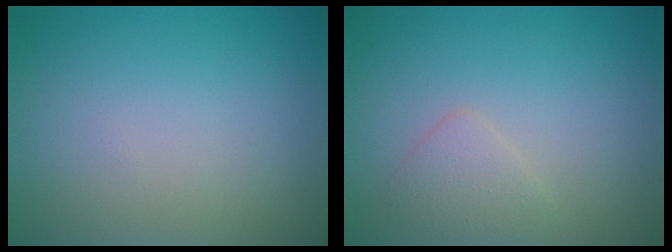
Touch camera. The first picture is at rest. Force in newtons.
{"total": 1.5, "press": 1.5, "slide": 0.1}